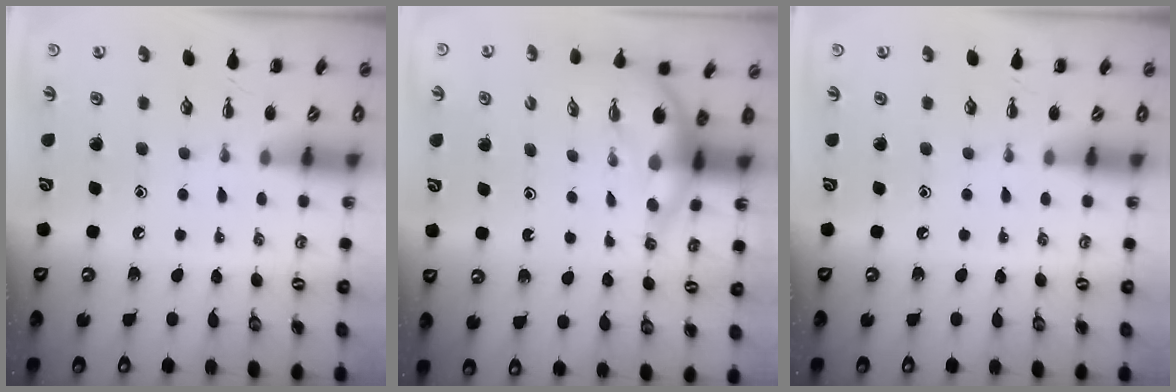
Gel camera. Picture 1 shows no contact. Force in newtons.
{"total": 5.7, "press": 5.7, "slide": 0.7}
{"total": 0.0}